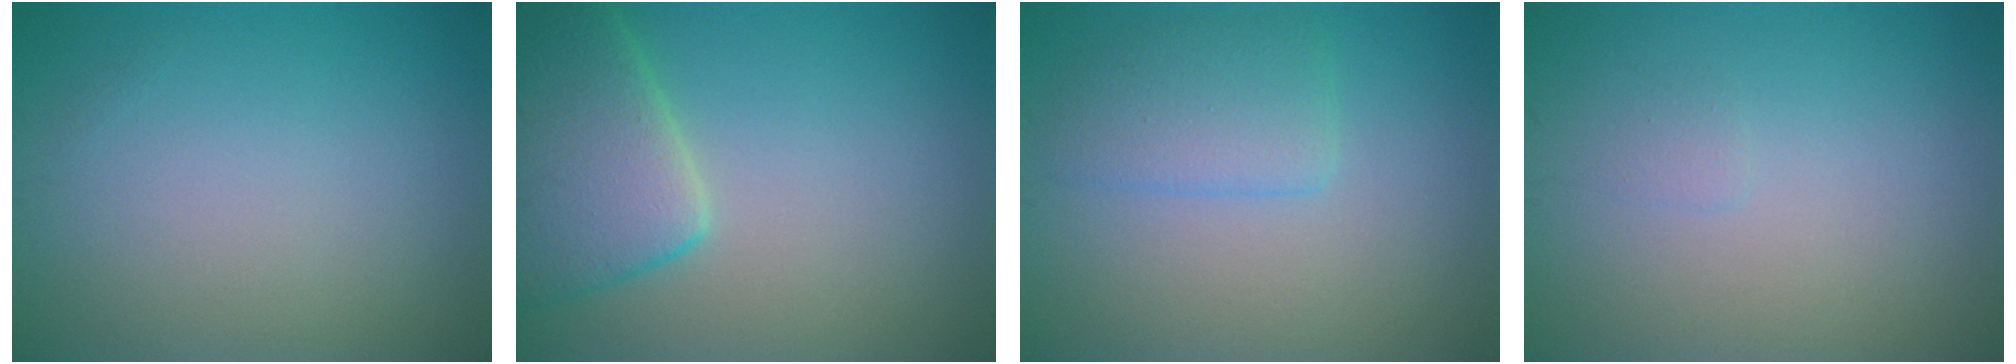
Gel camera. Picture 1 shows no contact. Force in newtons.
{"total": 6.9, "press": 6.9, "slide": 0.5}
{"total": 2.9, "press": 2.8, "slide": 0.3}
{"total": 0.5, "press": 0.5, "slide": 0.0}